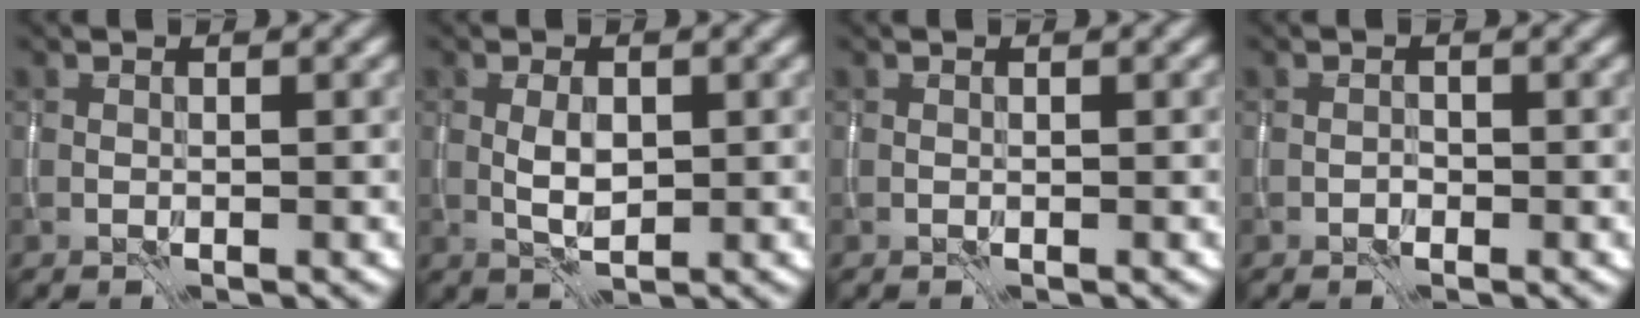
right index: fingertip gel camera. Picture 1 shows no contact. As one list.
[{"total": 2.3, "force": [0.0, 1.2, 2.0], "torque": [-0.040, -0.001, 0.002]}, {"total": 0.0}, {"total": 0.8, "force": [-0.6, 0.6, 0.2], "torque": [-0.002, 0.000, -0.010]}]